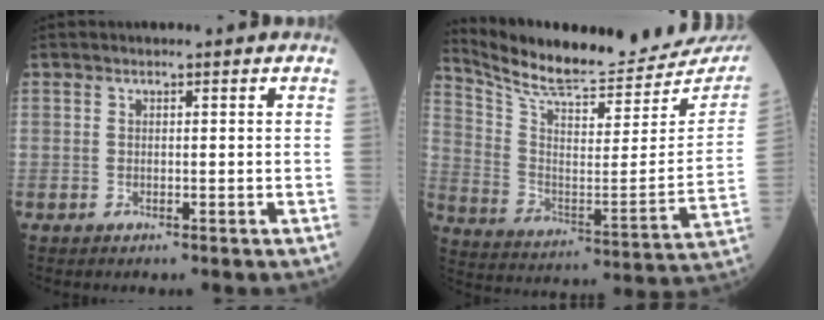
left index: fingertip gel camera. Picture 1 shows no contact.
{"total": 24.6, "force": [22.8, 3.2, 8.6], "torque": [-0.154, -0.086, 0.324]}